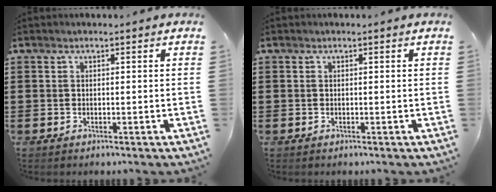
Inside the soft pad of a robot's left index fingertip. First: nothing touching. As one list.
[{"total": 0.0}]